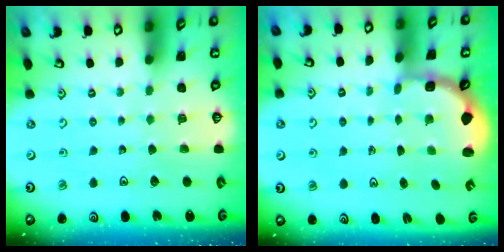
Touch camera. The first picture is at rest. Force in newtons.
{"total": 2.7, "press": 2.1, "slide": 1.7}